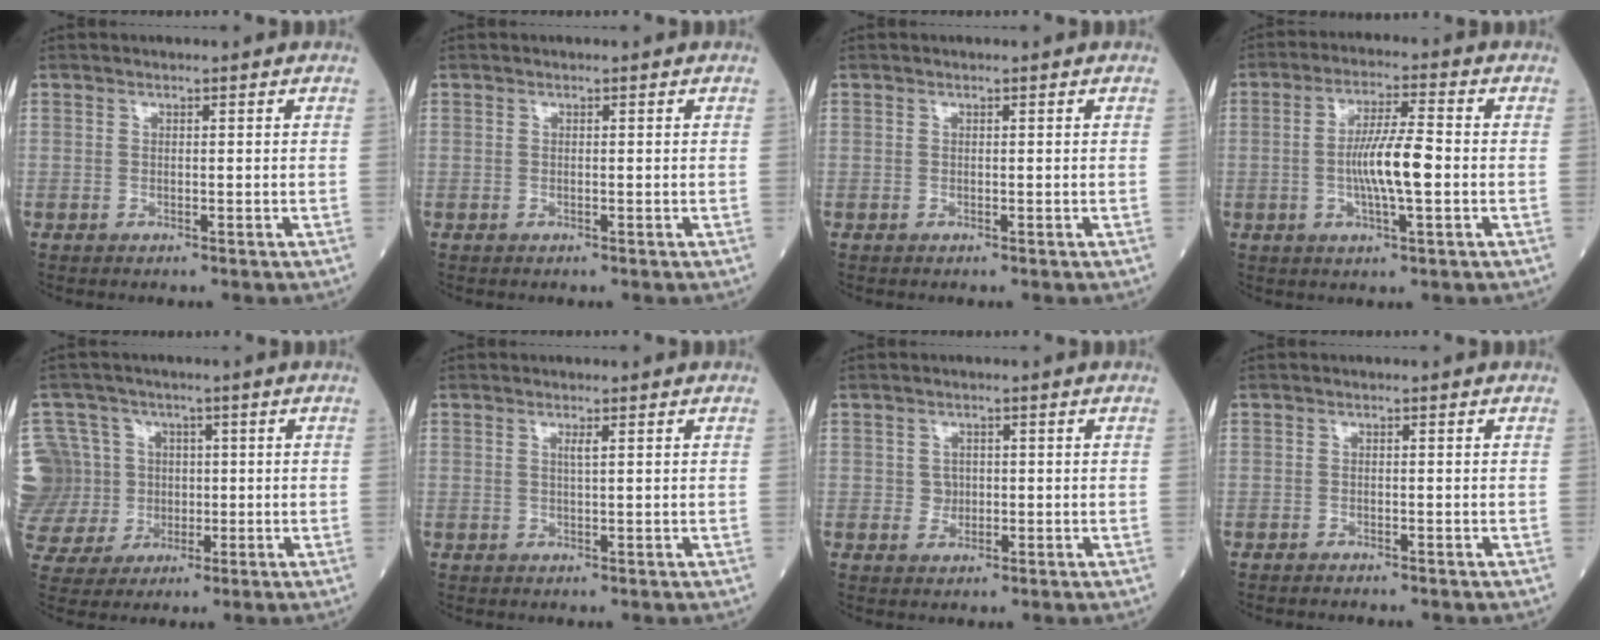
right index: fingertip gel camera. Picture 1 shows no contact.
{"total": 0.0}
{"total": 0.0}
{"total": 8.0, "force": [-1.0, 0.8, 7.9], "torque": [-0.150, 0.001, -0.022]}
{"total": 15.7, "force": [0.4, 14.5, 6.1], "torque": [-0.201, 0.043, 0.033]}
{"total": 0.9, "force": [0.4, -0.1, 0.8], "torque": [-0.019, -0.001, 0.007]}
{"total": 1.5, "force": [0.0, 1.3, 0.7], "torque": [-0.009, 0.002, 0.002]}
{"total": 1.0, "force": [-1.0, 0.0, 0.1], "torque": [-0.006, -0.003, -0.016]}